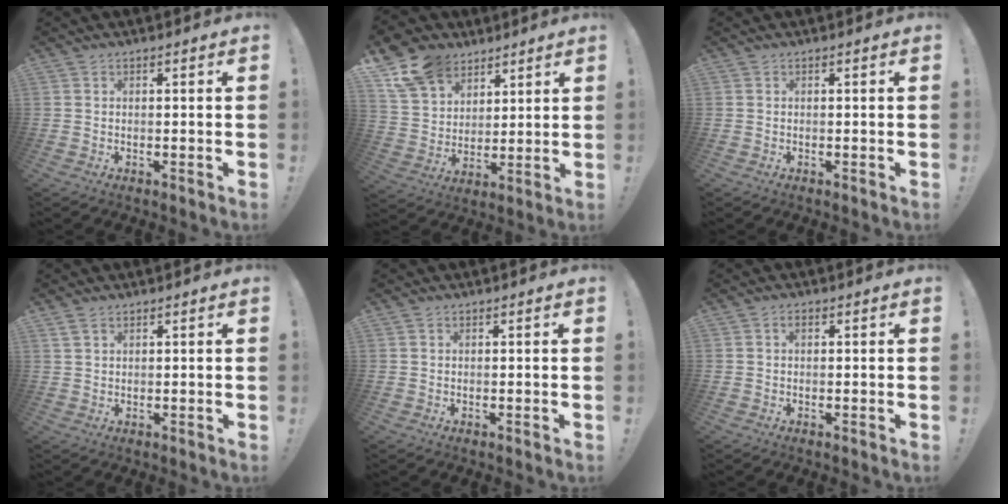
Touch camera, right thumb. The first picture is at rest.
{"total": 15.0, "force": [9.3, 10.5, 5.3], "torque": [-0.094, -0.057, 0.182]}
{"total": 0.0}
{"total": 3.0, "force": [2.3, 1.4, 1.2], "torque": [-0.020, -0.009, 0.045]}
{"total": 0.7, "force": [0.6, 0.4, 0.1], "torque": [0.004, -0.002, 0.011]}
{"total": 1.0, "force": [0.3, 0.6, 0.7], "torque": [-0.010, 0.002, 0.003]}